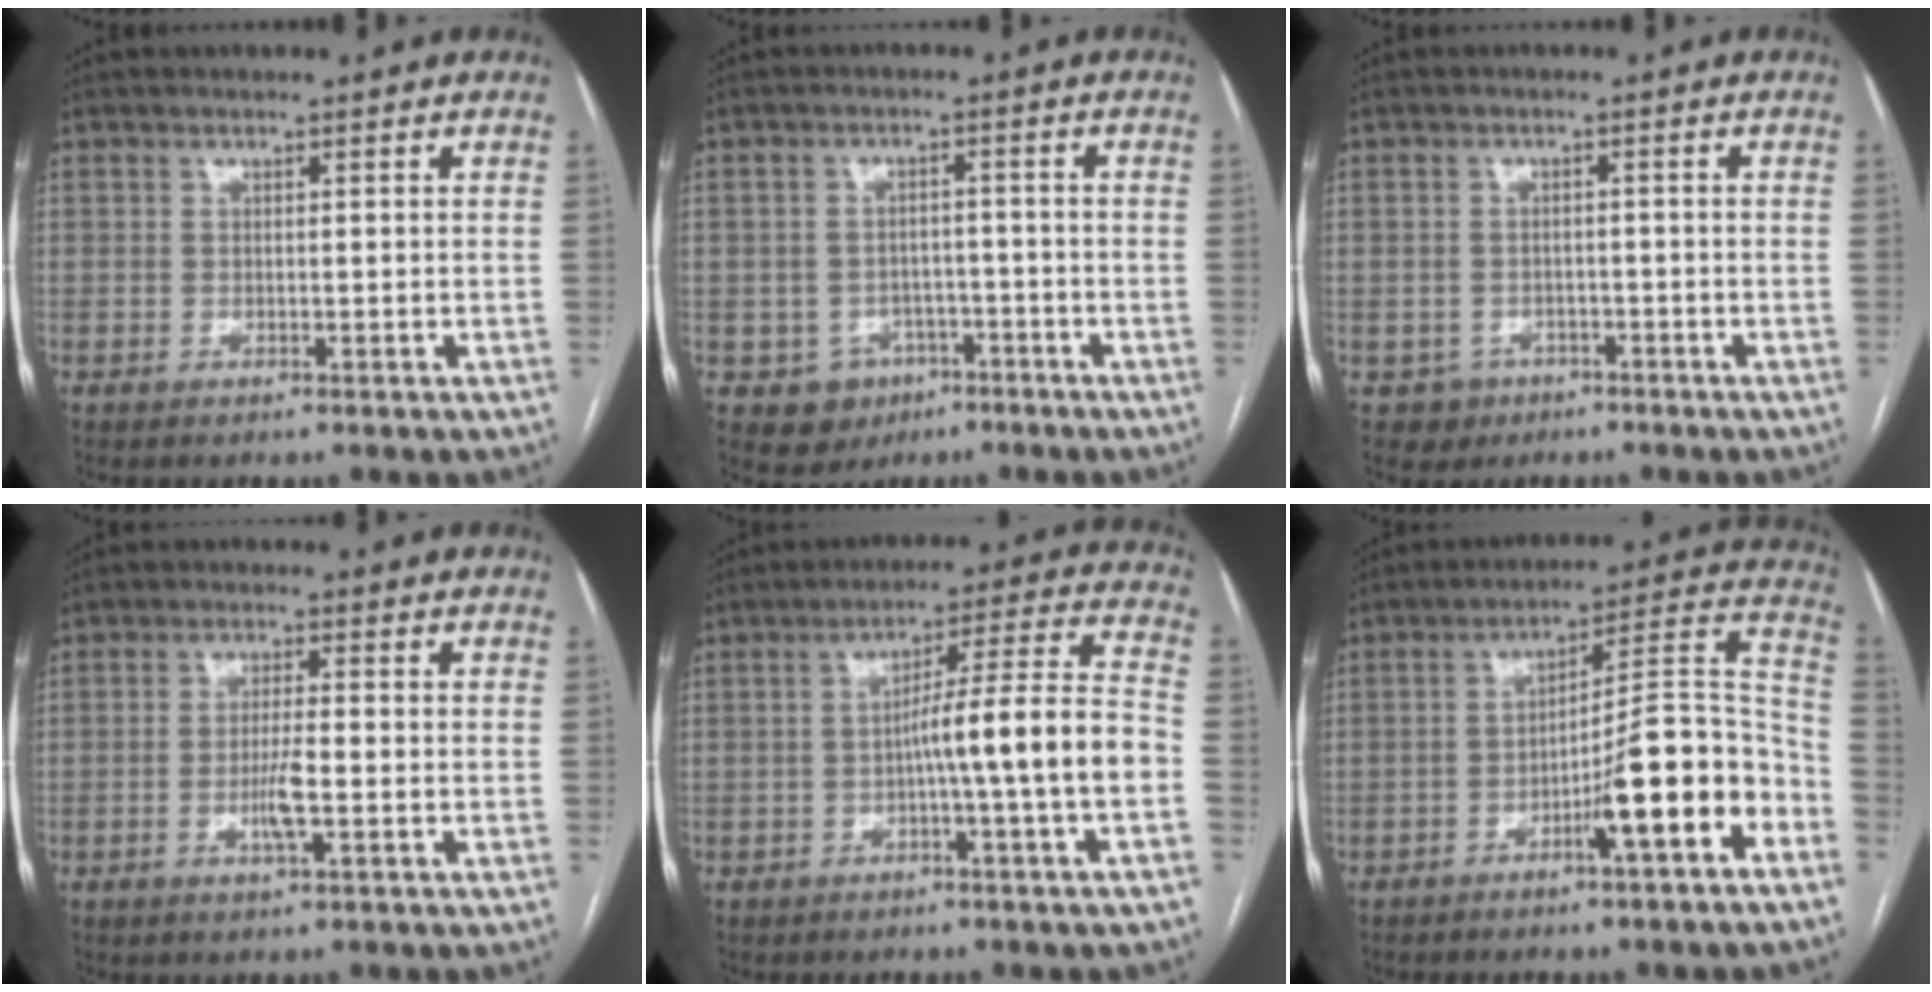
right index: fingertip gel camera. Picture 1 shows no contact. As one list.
[{"total": 6.0, "force": [-2.9, 5.2, 1.0], "torque": [-0.011, 0.011, -0.034]}, {"total": 3.3, "force": [-1.6, 2.9, -0.1], "torque": [0.008, 0.012, -0.022]}, {"total": 4.1, "force": [-1.2, 0.2, 3.9], "torque": [-0.075, -0.004, -0.023]}, {"total": 11.0, "force": [-2.8, -1.1, 10.5], "torque": [-0.163, 0.020, -0.045]}, {"total": 13.5, "force": [-6.1, 0.9, 12.0], "torque": [-0.169, 0.024, -0.093]}]